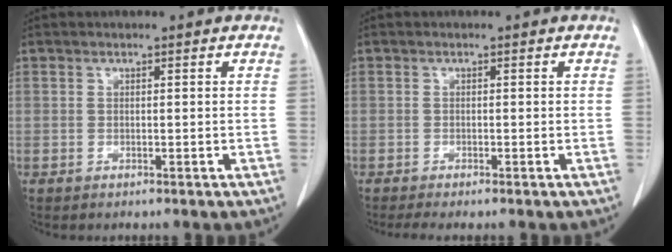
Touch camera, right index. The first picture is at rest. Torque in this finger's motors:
{"motor_torque": [0.23, -0.23, 0.11, 0.02]}